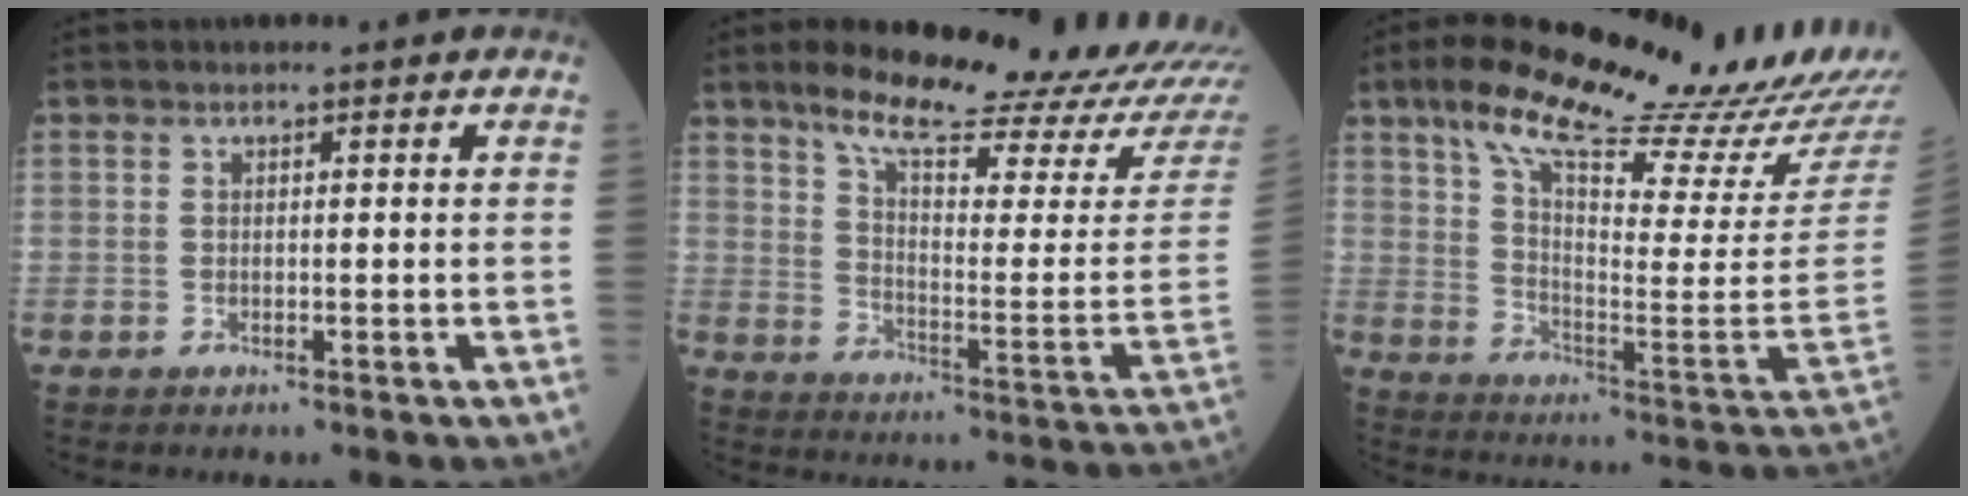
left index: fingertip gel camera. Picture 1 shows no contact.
{"total": 21.2, "force": [18.5, 1.3, 10.5], "torque": [-0.161, -0.072, 0.244]}
{"total": 27.5, "force": [22.2, 3.1, 15.9], "torque": [-0.260, -0.046, 0.303]}